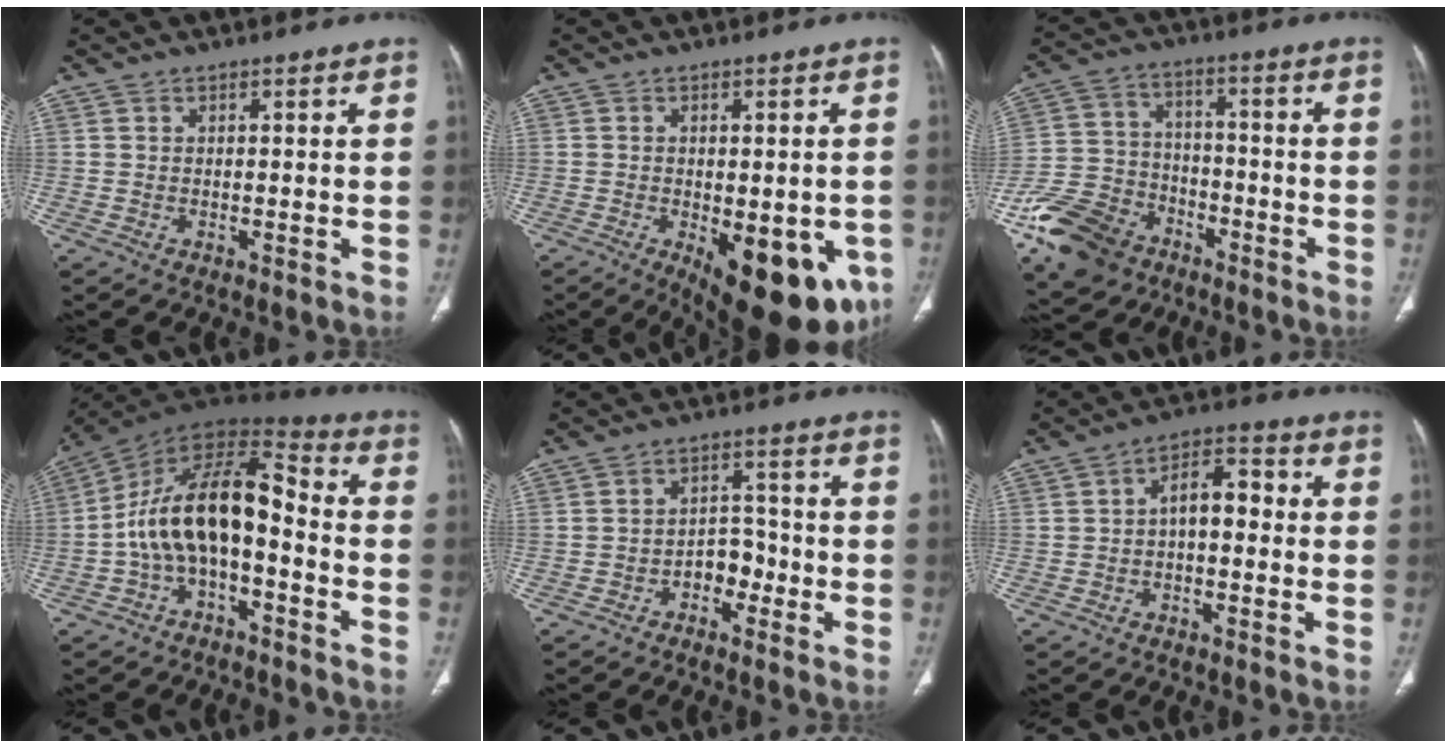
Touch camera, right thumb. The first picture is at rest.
{"total": 17.6, "force": [-6.1, 7.7, 14.6], "torque": [-0.141, -0.010, -0.064]}
{"total": 15.8, "force": [-9.1, 10.9, 6.8], "torque": [-0.123, 0.047, -0.165]}
{"total": 15.8, "force": [-3.3, 8.1, 13.2], "torque": [-0.213, 0.084, -0.064]}
{"total": 5.1, "force": [-2.5, 3.6, 2.6], "torque": [-0.013, 0.034, -0.047]}
{"total": 7.2, "force": [-0.5, 4.0, 5.9], "torque": [-0.079, 0.034, -0.018]}